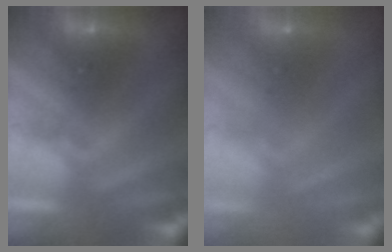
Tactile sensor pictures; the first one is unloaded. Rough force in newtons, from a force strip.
{"total": 8.6}